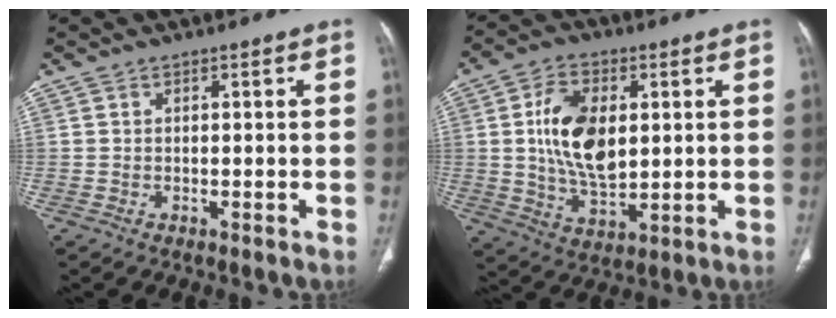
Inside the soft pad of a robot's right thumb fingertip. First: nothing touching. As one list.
[{"total": 13.5, "force": [2.0, 7.8, 10.8], "torque": [-0.183, -0.011, 0.042]}]